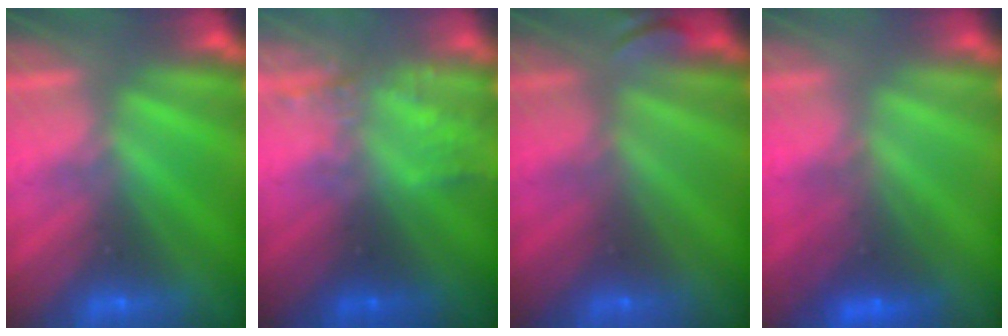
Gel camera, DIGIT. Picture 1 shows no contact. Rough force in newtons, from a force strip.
{"total": 2.3}
{"total": 2.3}
{"total": 2.5}